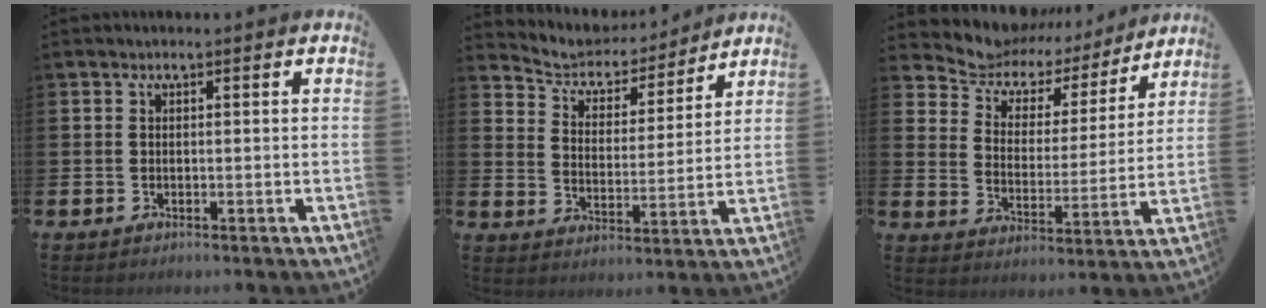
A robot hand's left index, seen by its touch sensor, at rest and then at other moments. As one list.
[{"total": 5.3, "force": [4.9, 1.9, 0.3], "torque": [-0.039, -0.045, 0.079]}, {"total": 7.1, "force": [6.0, 3.6, 1.3], "torque": [-0.057, -0.047, 0.101]}]